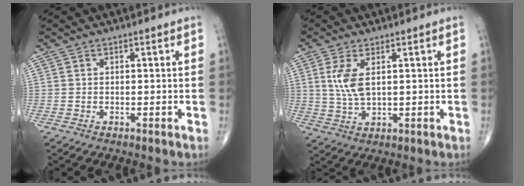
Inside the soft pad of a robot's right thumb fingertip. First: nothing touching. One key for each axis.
{"total": 6.0, "fx": 1.6, "fy": 2.6, "fz": 5.1, "tx": -0.115, "ty": -0.007, "tz": 0.040}